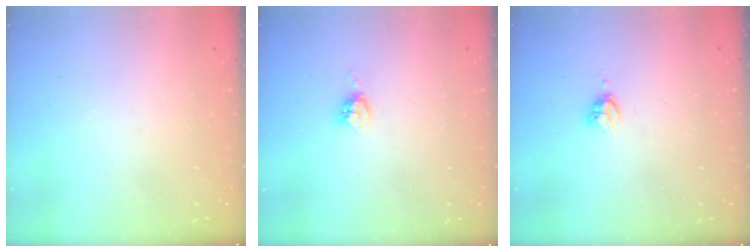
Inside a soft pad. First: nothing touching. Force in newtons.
{"total": 4.4, "press": 4.4, "slide": 0.2}
{"total": 4.3, "press": 4.2, "slide": 0.6}